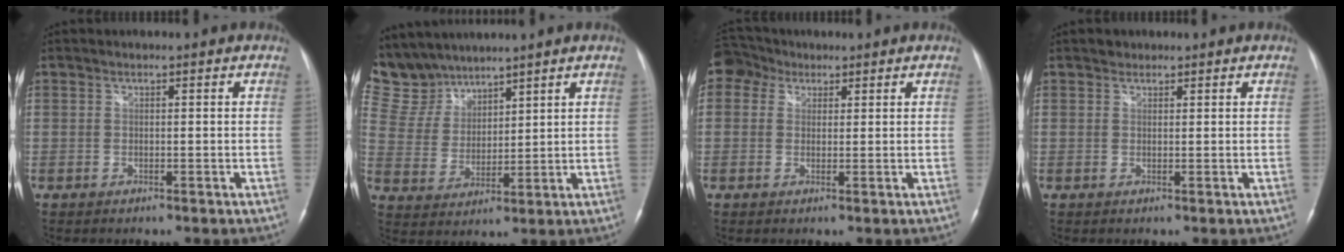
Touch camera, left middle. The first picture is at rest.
{"total": 8.9, "force": [8.3, 3.2, 0.1], "torque": [-0.019, 0.015, 0.185]}
{"total": 4.9, "force": [2.6, 3.9, 1.4], "torque": [-0.033, 0.028, 0.050]}
{"total": 1.1, "force": [0.9, 0.7, 0.1], "torque": [0.003, 0.001, 0.011]}